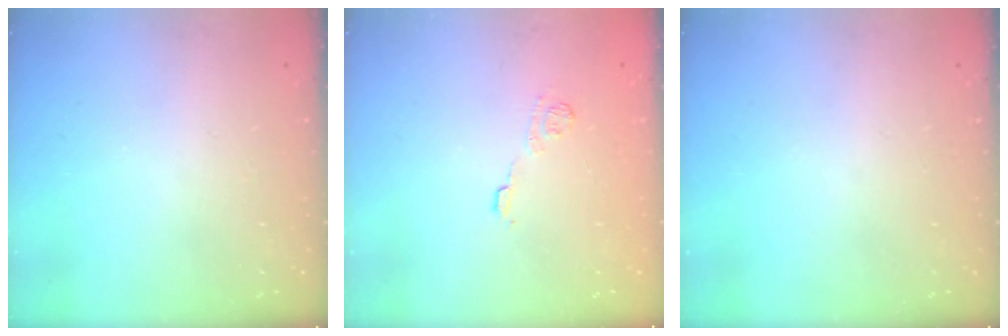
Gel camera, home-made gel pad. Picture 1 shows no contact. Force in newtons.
{"total": 8.7, "press": 8.6, "slide": 1.3}
{"total": 0.0}